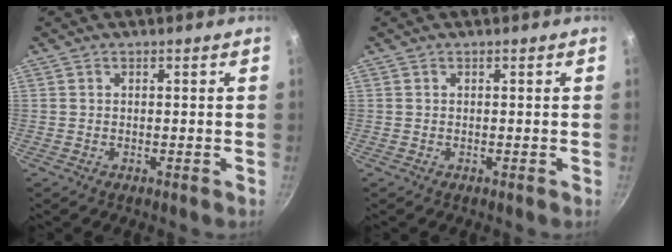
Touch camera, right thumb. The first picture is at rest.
{"total": 0.0}